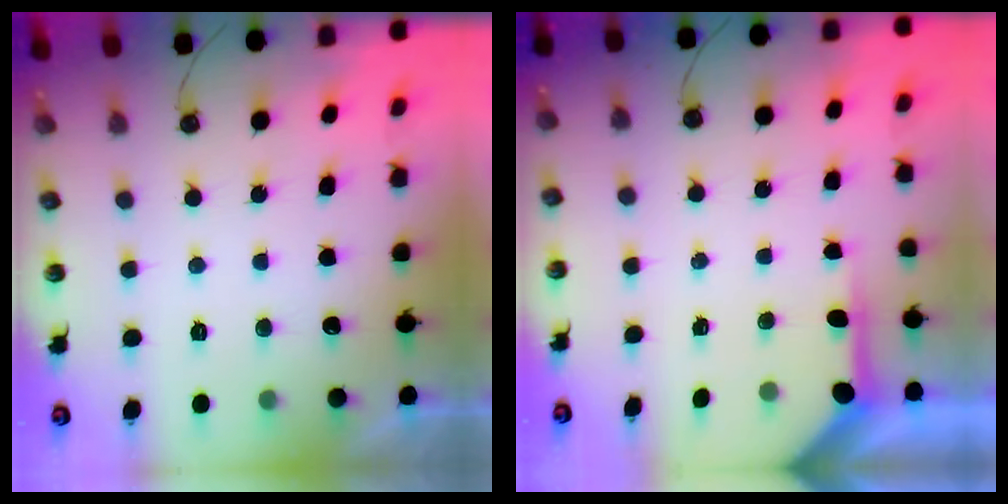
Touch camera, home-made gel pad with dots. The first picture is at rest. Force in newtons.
{"total": 4.4, "press": 4.3, "slide": 0.3}